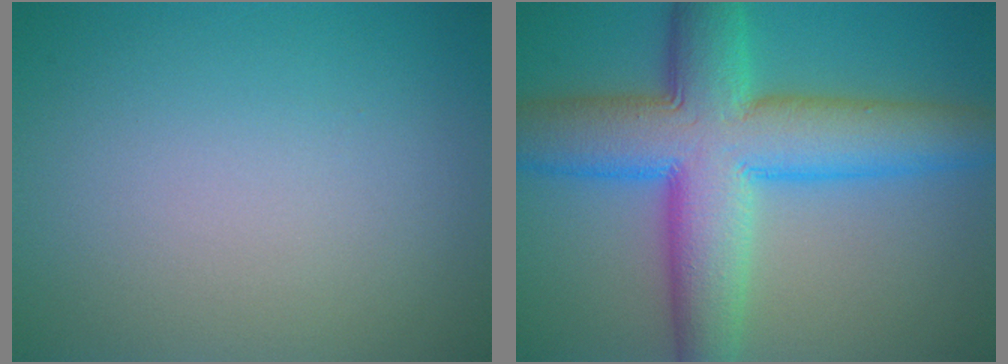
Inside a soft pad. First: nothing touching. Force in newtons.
{"total": 11.6, "press": 11.6, "slide": 0.2}